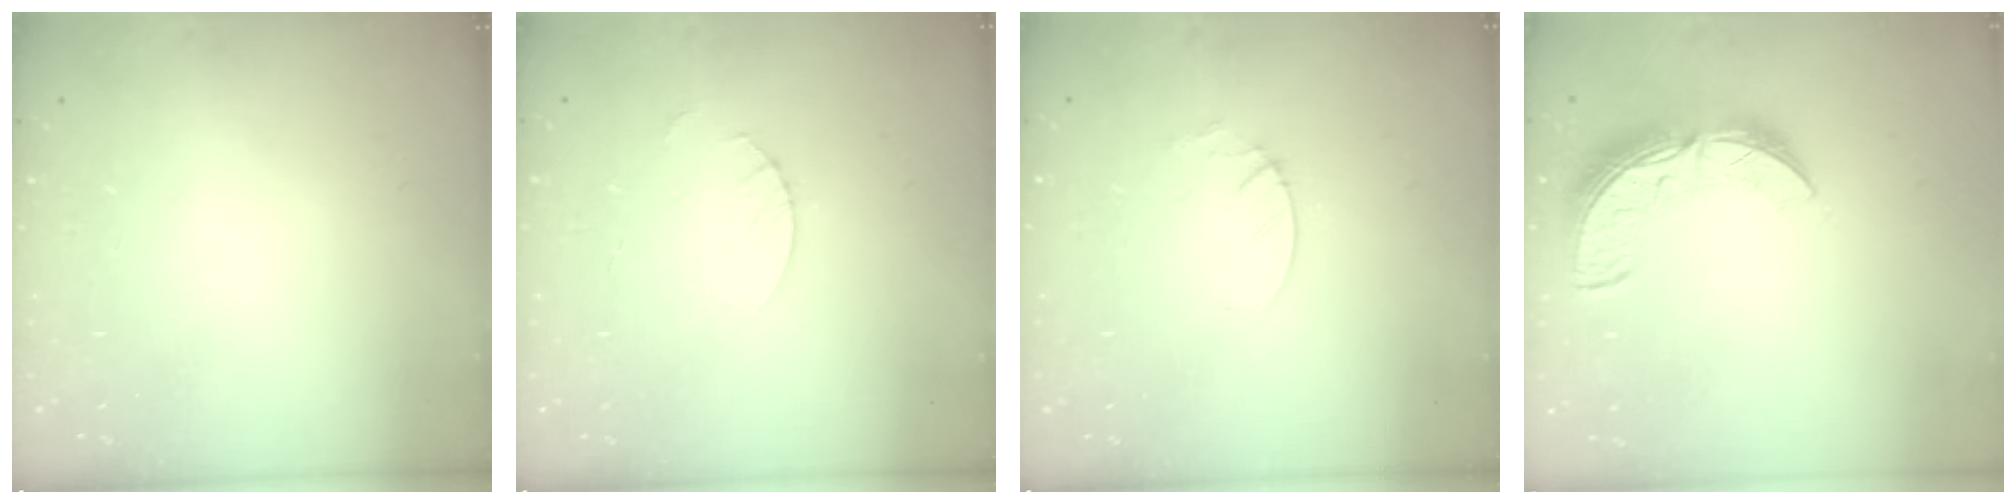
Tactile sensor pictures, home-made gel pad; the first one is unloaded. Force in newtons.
{"total": 1.8, "press": 1.8, "slide": 0.2}
{"total": 1.9, "press": 1.9, "slide": 0.2}
{"total": 11.3, "press": 11.3, "slide": 0.8}